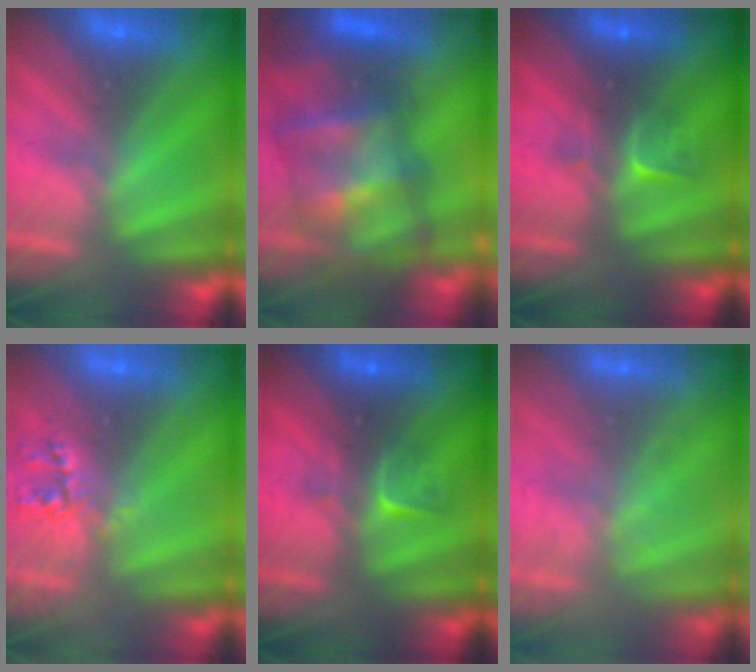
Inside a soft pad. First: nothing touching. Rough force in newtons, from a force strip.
{"total": 7.2}
{"total": 2.8}
{"total": 2.3}
{"total": 2.8}
{"total": 1.7}